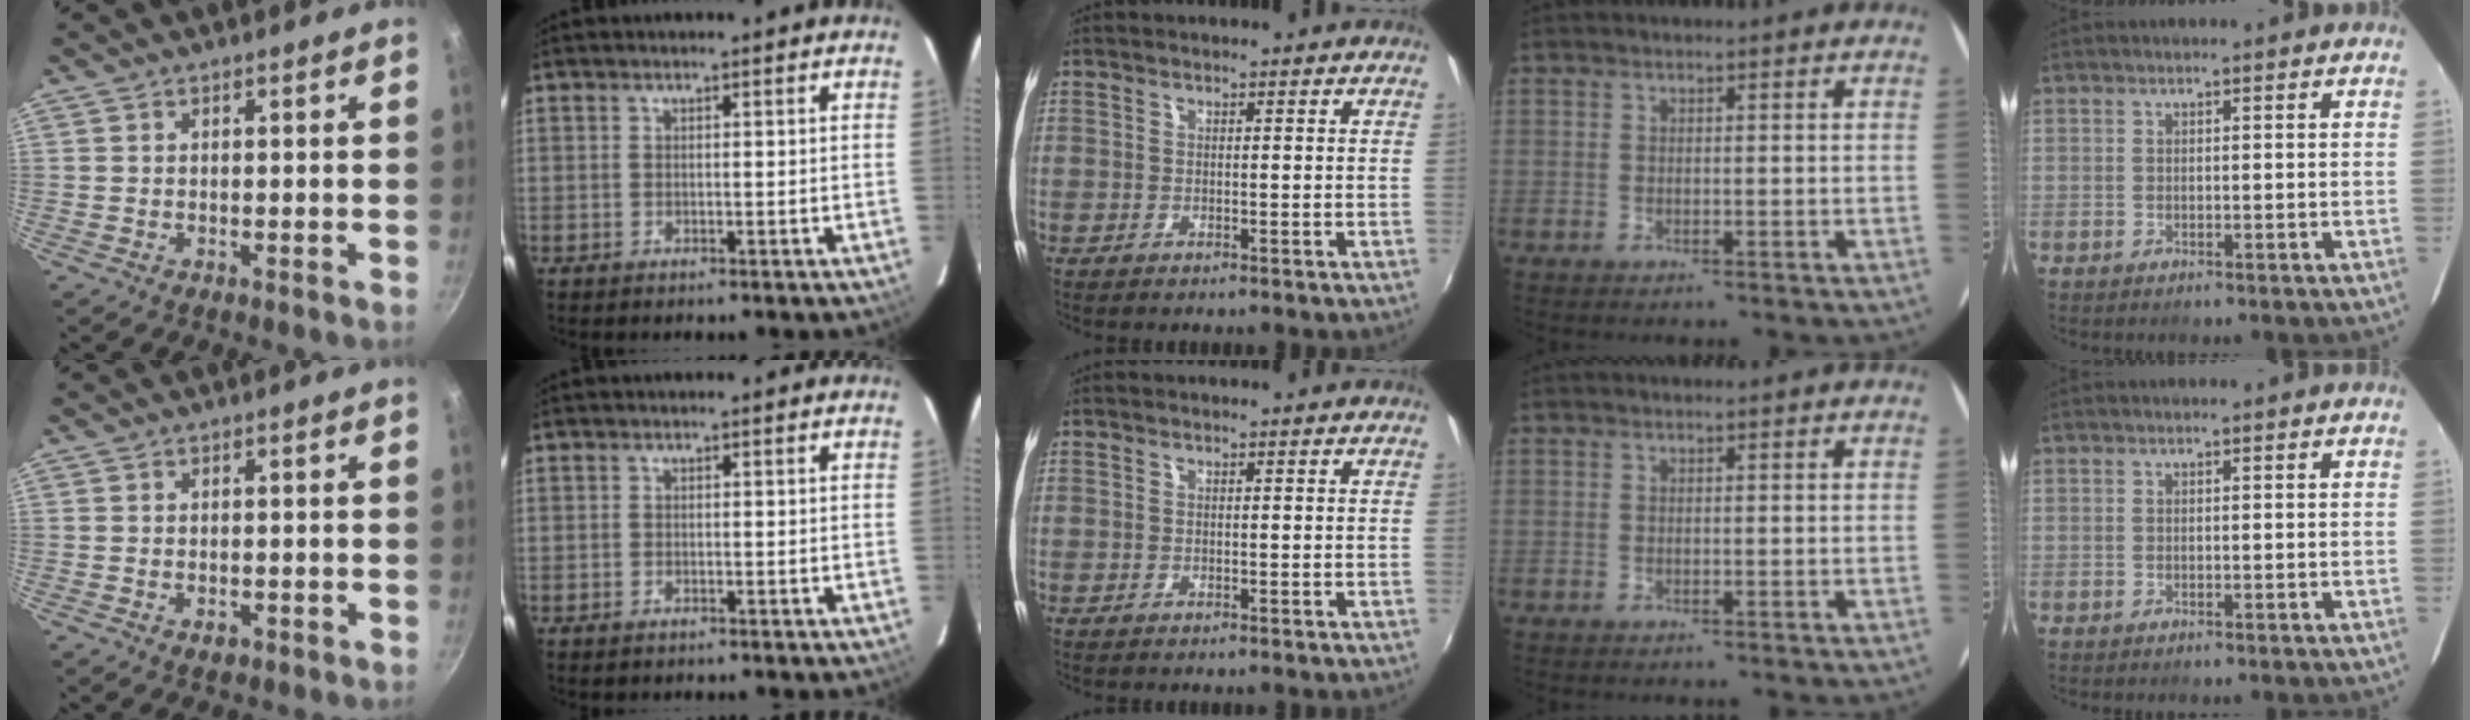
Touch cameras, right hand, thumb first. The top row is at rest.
{"thumb": {"total": 1.9, "force": [-0.8, 1.2, 1.2], "torque": [-0.017, 0.001, -0.010]}, "index": {"total": 0.8, "force": [-0.7, 0.5, 0.2], "torque": [-0.005, 0.000, -0.012]}}